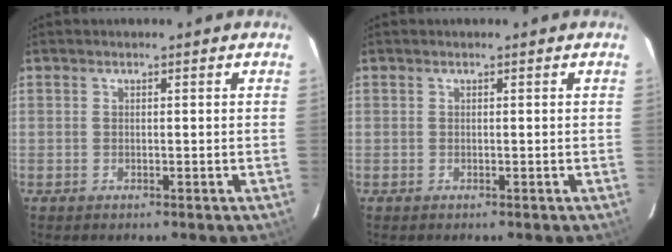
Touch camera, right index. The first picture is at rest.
{"total": 0.0}